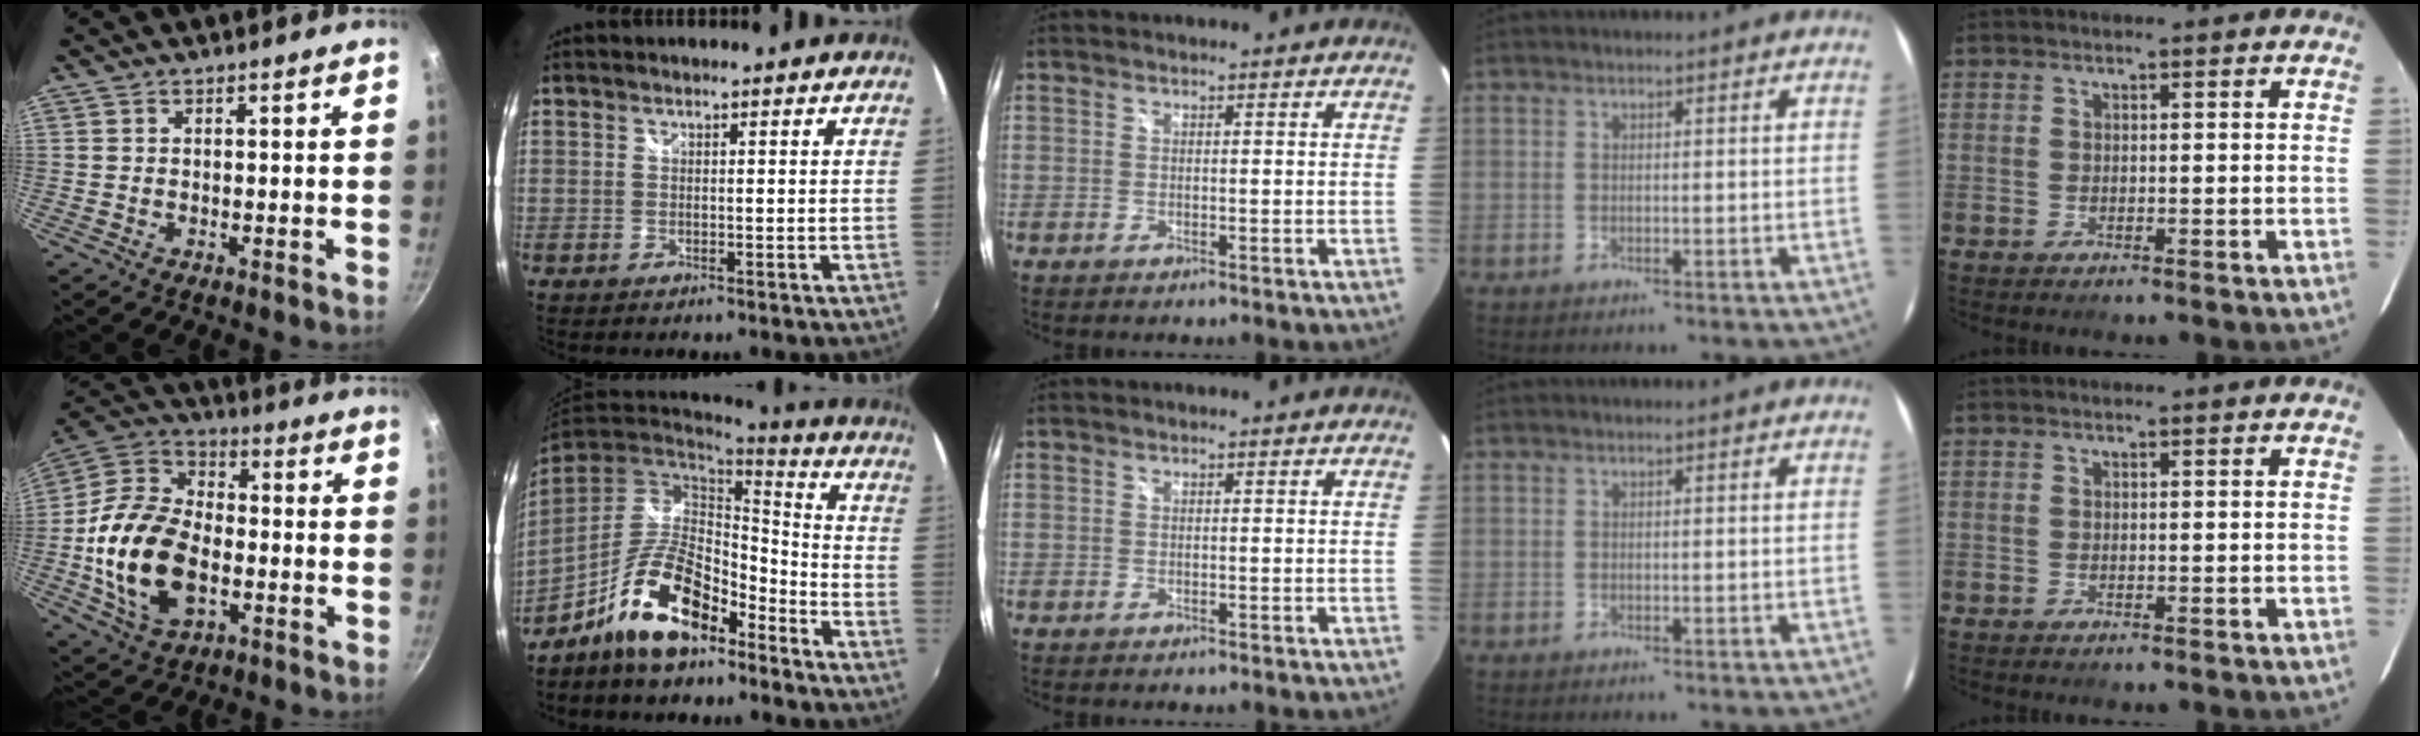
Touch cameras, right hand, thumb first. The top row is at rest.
{"thumb": {"total": 20.0, "force": [-3.7, 12.8, 15.0], "torque": [-0.271, 0.029, -0.073]}, "index": {"total": 15.2, "force": [-9.8, 6.0, 9.9], "torque": [-0.195, 0.007, -0.172]}}